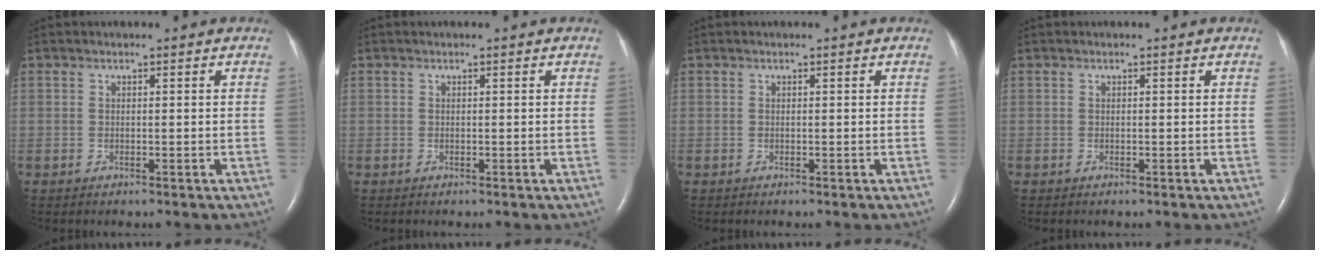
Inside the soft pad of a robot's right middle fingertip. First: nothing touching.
{"total": 0.0}
{"total": 0.0}
{"total": 0.0}